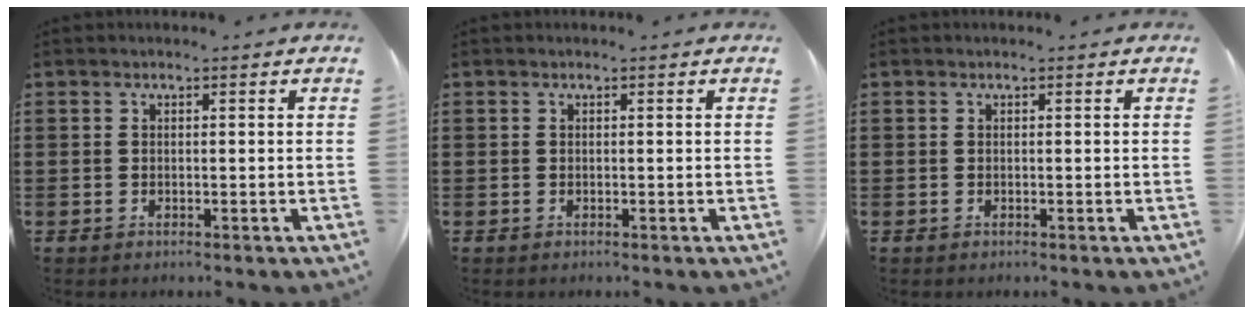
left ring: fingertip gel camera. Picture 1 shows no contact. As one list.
[{"total": 0.0}, {"total": 0.0}]